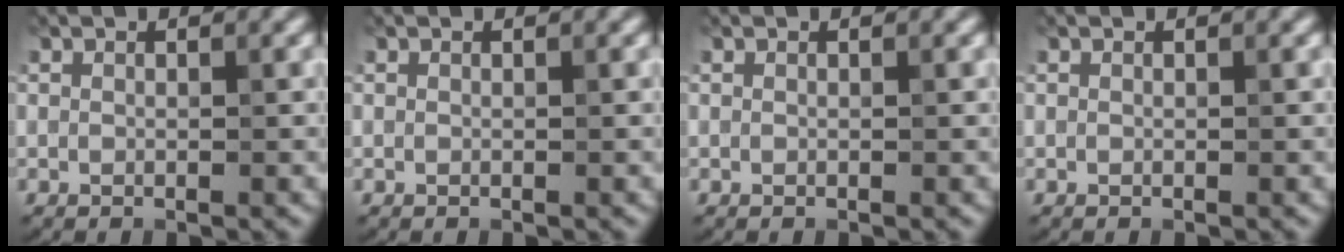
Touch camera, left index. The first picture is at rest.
{"total": 0.0}
{"total": 0.0}
{"total": 0.0}